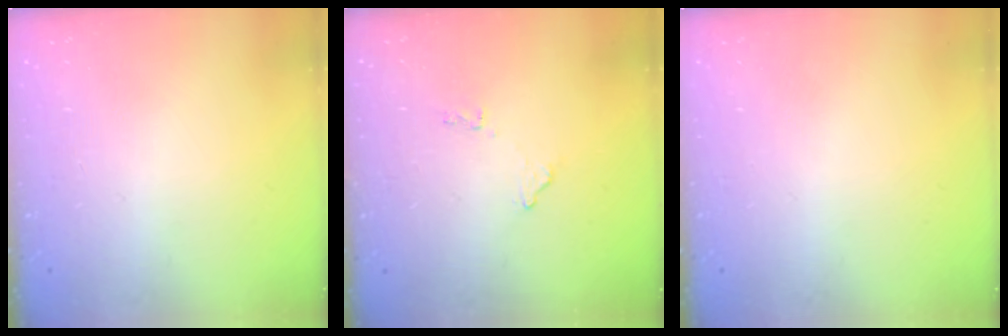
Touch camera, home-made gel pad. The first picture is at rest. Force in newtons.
{"total": 8.0, "press": 8.0, "slide": 0.4}
{"total": 0.0}